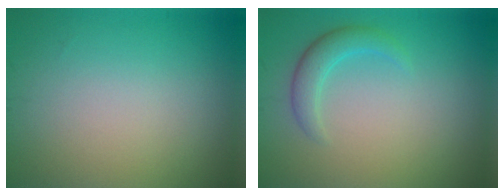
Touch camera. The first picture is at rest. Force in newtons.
{"total": 2.3, "press": 2.2, "slide": 0.1}